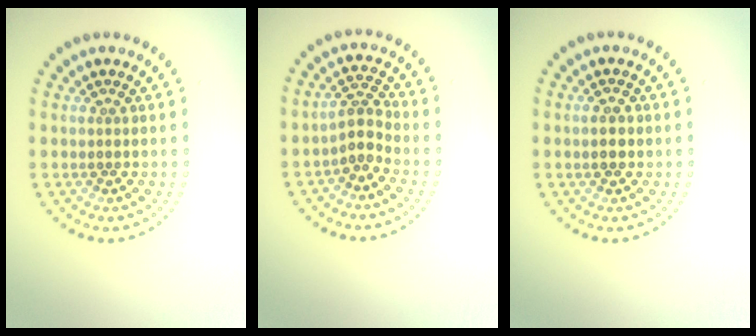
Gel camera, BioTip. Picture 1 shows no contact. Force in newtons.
{"total": 2.1, "press": 1.5, "slide": 1.5}
{"total": 1.4, "press": 1.4, "slide": 0.1}